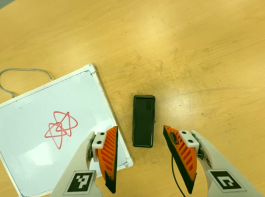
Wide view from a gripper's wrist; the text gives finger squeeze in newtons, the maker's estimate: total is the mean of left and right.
{"total": 0.0}